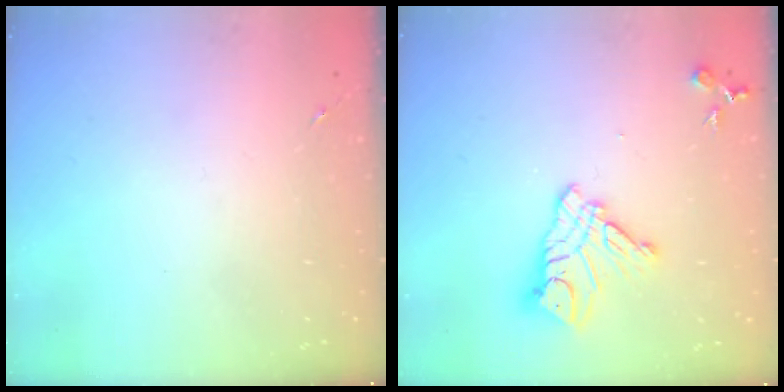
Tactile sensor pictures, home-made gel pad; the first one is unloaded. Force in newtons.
{"total": 12.8, "press": 12.7, "slide": 1.0}